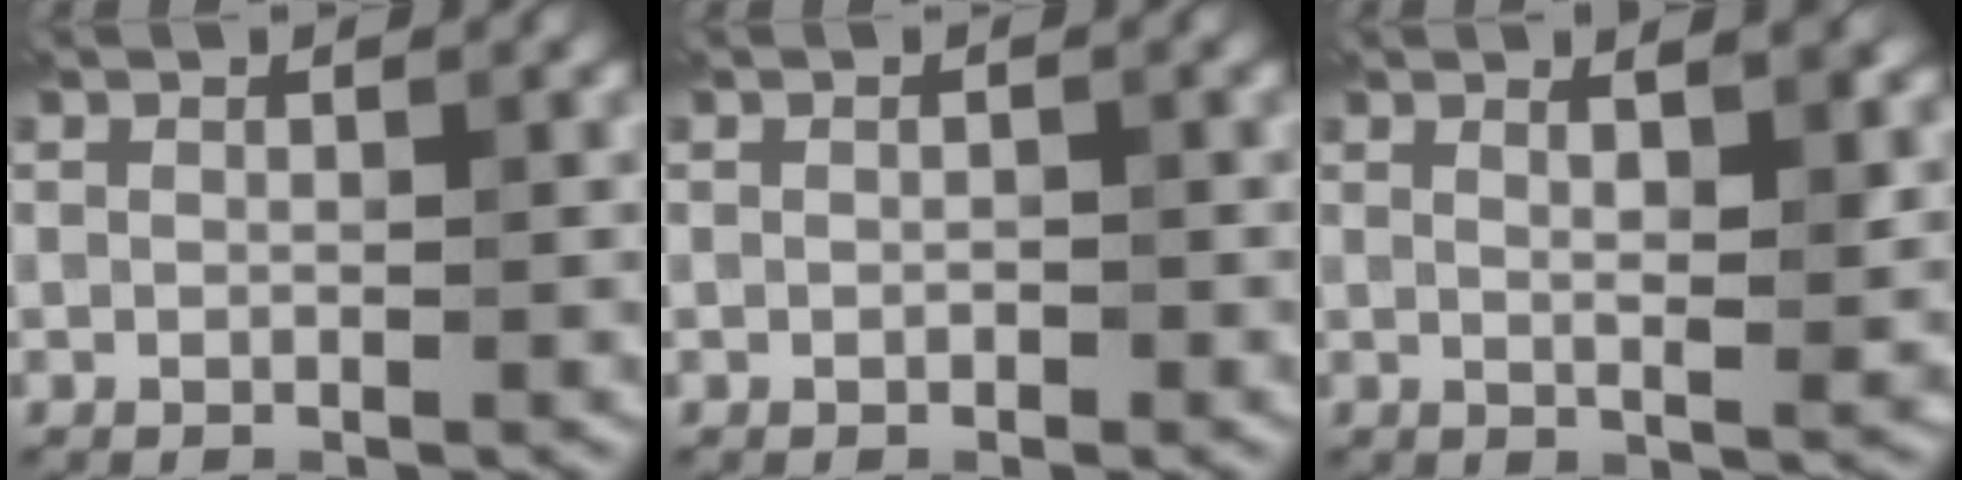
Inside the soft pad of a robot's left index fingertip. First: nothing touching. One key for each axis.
{"total": 0.5, "fx": -0.1, "fy": 0.3, "fz": 0.4, "tx": -0.005, "ty": 0.001, "tz": -0.001}
{"total": 5.5, "fx": 2.6, "fy": 1.7, "fz": 4.6, "tx": -0.046, "ty": 0.014, "tz": 0.017}